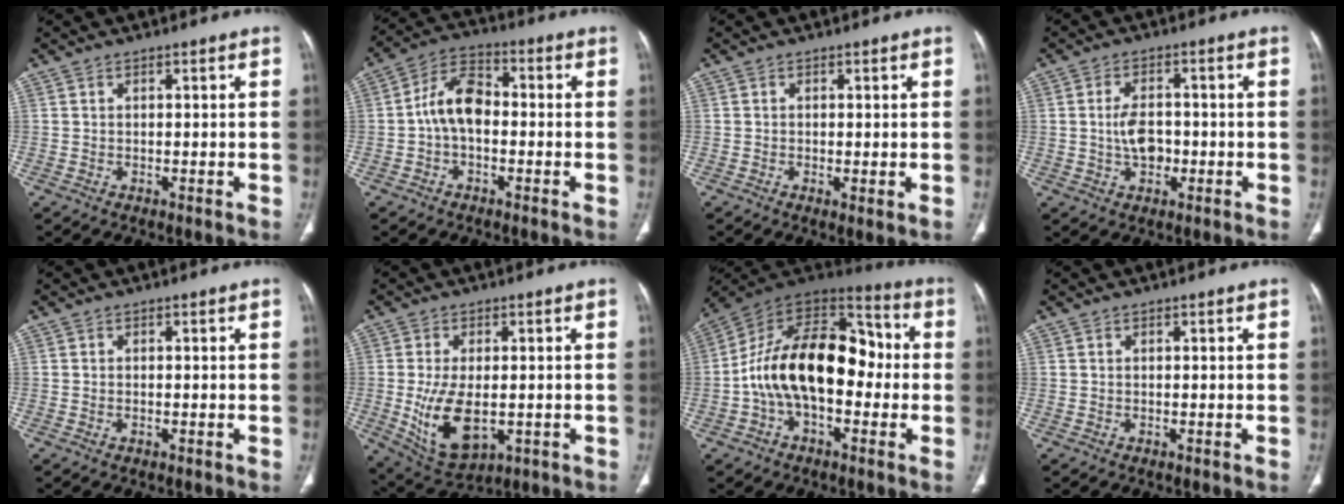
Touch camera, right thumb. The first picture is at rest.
{"total": 8.5, "force": [-0.9, 5.3, 6.6], "torque": [-0.111, 0.029, -0.029]}
{"total": 1.4, "force": [-0.1, 0.3, 1.4], "torque": [-0.029, -0.009, -0.003]}
{"total": 5.4, "force": [-0.6, 3.5, 4.1], "torque": [-0.066, 0.011, -0.007]}
{"total": 0.0}
{"total": 11.3, "force": [-1.7, 6.2, 9.3], "torque": [-0.167, -0.013, -0.011]}
{"total": 21.8, "force": [-1.6, 13.0, 17.4], "torque": [-0.275, 0.050, -0.034]}
{"total": 0.0}